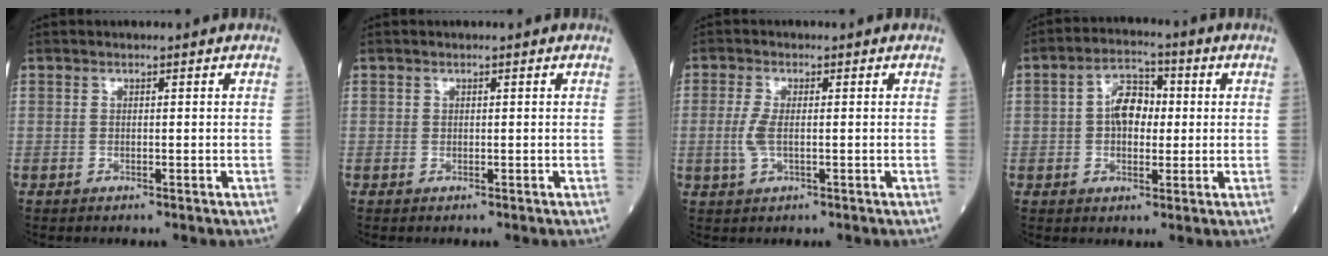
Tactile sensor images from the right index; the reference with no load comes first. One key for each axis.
{"total": 0.0}
{"total": 3.1, "fx": -0.4, "fy": 1.1, "fz": 2.8, "tx": -0.074, "ty": -0.005, "tz": -0.008}
{"total": 6.3, "fx": 0.4, "fy": 3.9, "fz": 4.9, "tx": -0.089, "ty": 0.021, "tz": 0.003}